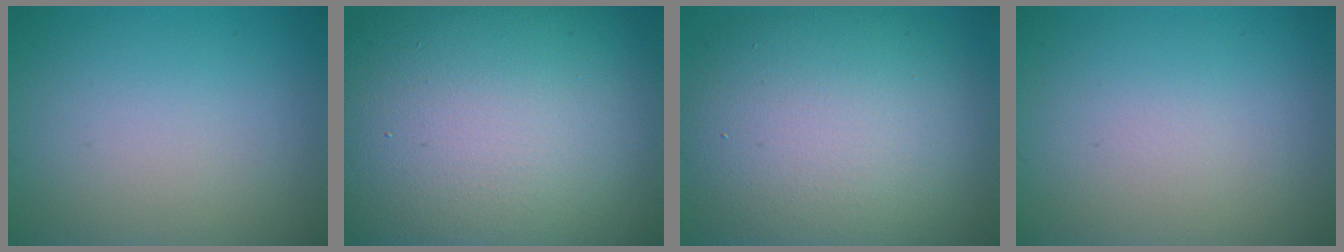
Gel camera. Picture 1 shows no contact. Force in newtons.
{"total": 20.4, "press": 20.3, "slide": 1.5}
{"total": 12.8, "press": 12.7, "slide": 0.8}
{"total": 0.0}